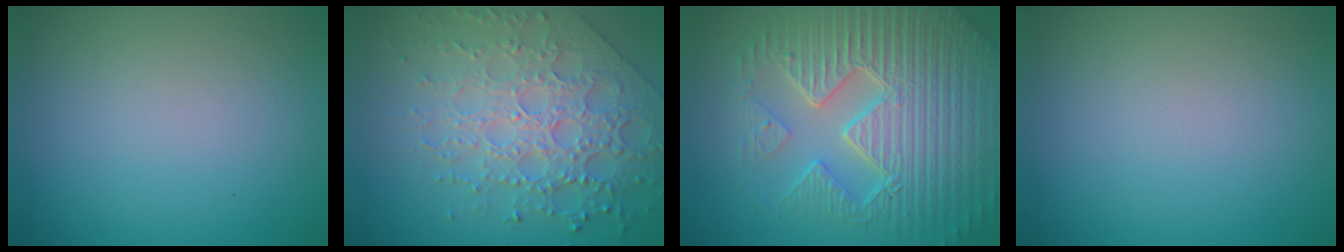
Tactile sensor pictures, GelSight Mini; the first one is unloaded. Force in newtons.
{"total": 7.5, "press": 5.4, "slide": 5.1}
{"total": 9.5, "press": 6.7, "slide": 6.7}
{"total": 0.0}